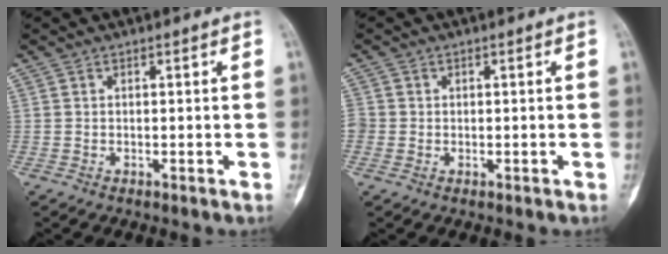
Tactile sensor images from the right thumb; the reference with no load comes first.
{"total": 2.4, "force": [-0.2, 2.3, 0.5], "torque": [0.006, 0.004, -0.009]}